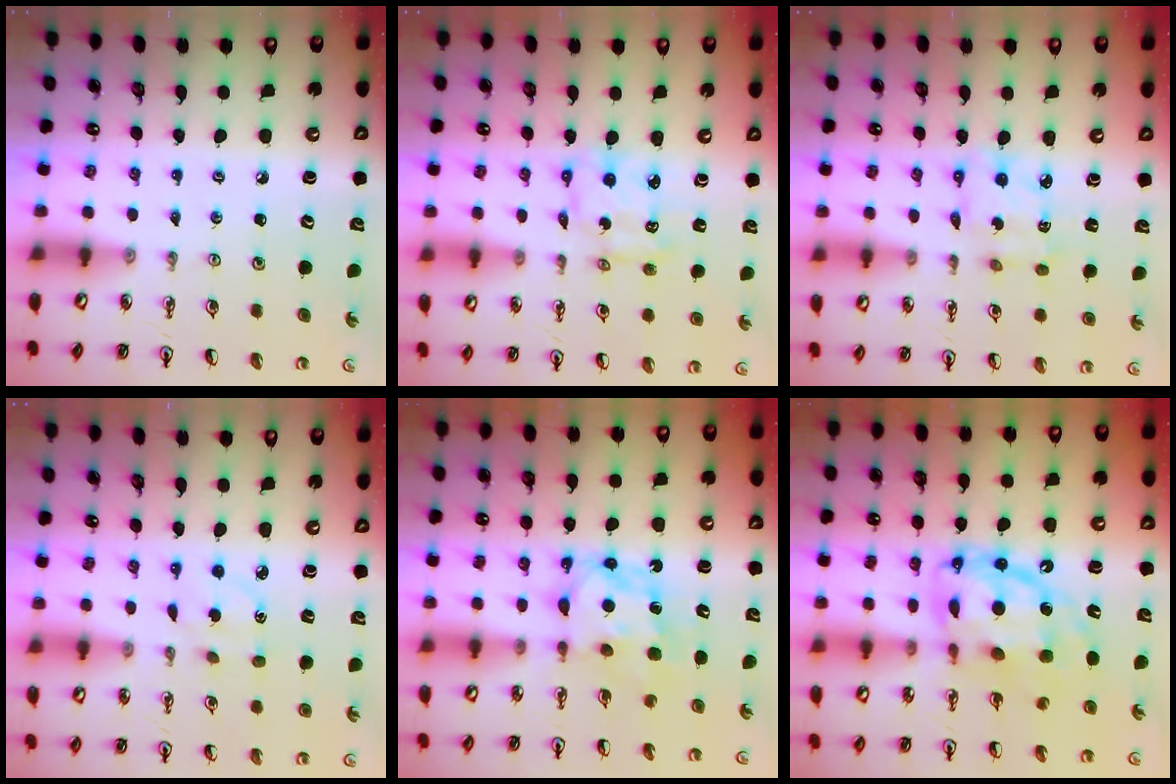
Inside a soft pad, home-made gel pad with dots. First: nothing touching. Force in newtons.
{"total": 5.4, "press": 5.4, "slide": 0.3}
{"total": 4.2, "press": 4.2, "slide": 0.3}
{"total": 3.0, "press": 2.9, "slide": 0.8}
{"total": 6.6, "press": 6.6, "slide": 0.4}
{"total": 14.9, "press": 14.8, "slide": 1.3}